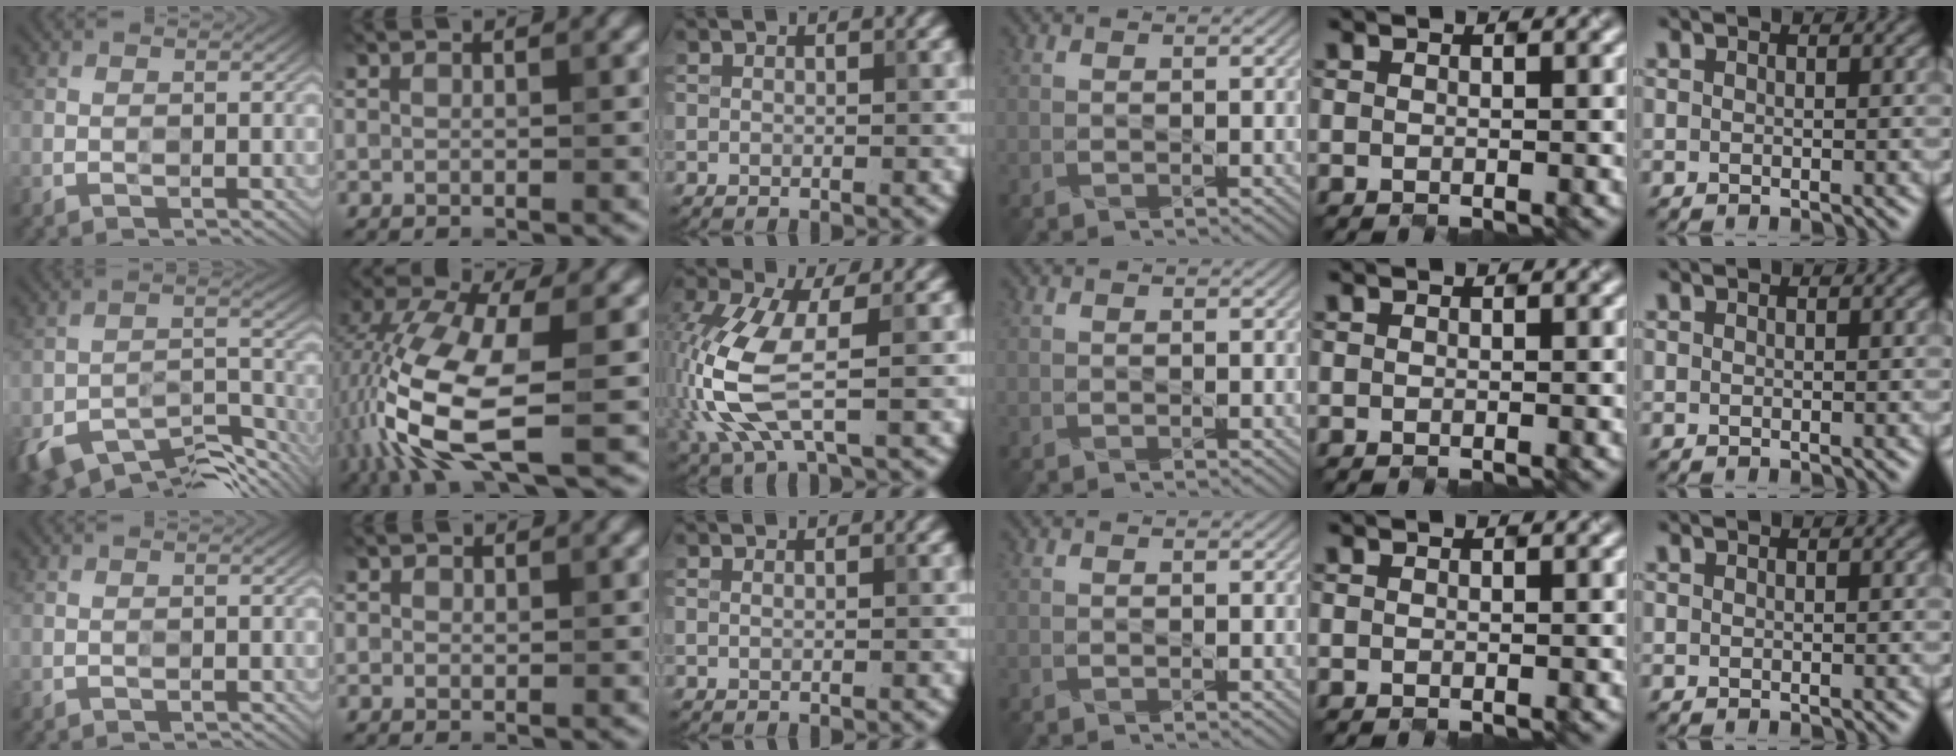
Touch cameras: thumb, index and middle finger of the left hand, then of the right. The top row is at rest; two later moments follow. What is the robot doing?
{"motion": "close", "object": "sandwich press"}